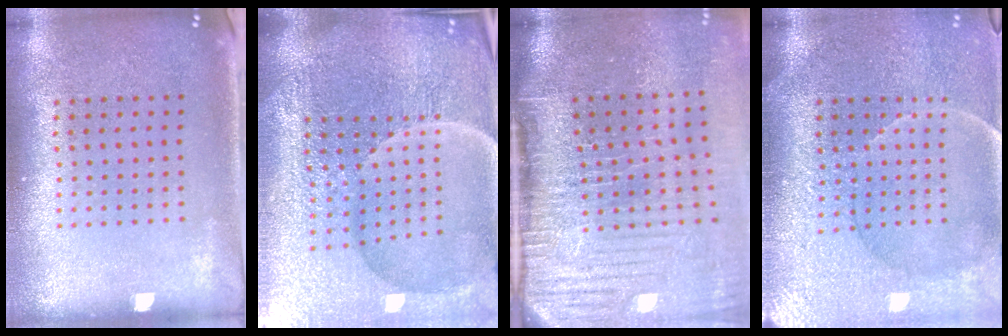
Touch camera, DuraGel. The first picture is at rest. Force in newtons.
{"total": 5.9, "press": 5.4, "slide": 2.4}
{"total": 4.9, "press": 4.0, "slide": 2.8}
{"total": 3.7, "press": 3.5, "slide": 1.2}